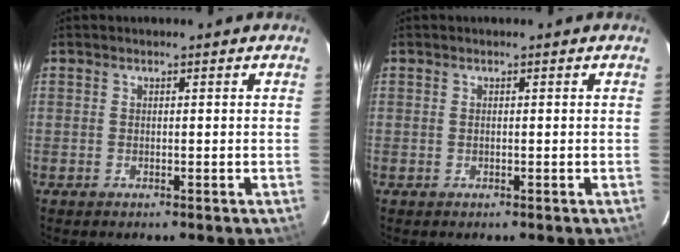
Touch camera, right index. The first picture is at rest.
{"total": 0.0}